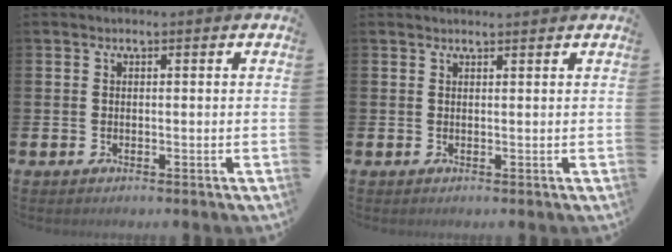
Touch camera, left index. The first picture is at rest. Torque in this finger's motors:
{"motor_torque": [0.16, -0.22, 0.03, 0.00]}